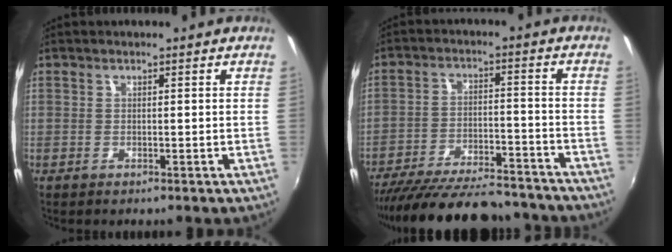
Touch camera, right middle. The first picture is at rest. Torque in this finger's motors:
{"motor_torque": [1.07, -1.07, 0.54, 0.11]}